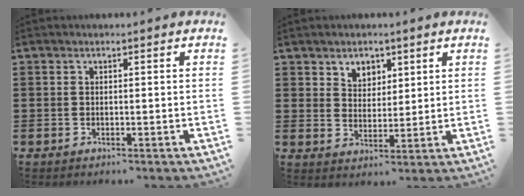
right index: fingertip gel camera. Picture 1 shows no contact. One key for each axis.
{"total": 3.8, "fx": 2.7, "fy": 2.7, "fz": 0.3, "tx": -0.020, "ty": 0.009, "tz": 0.051}